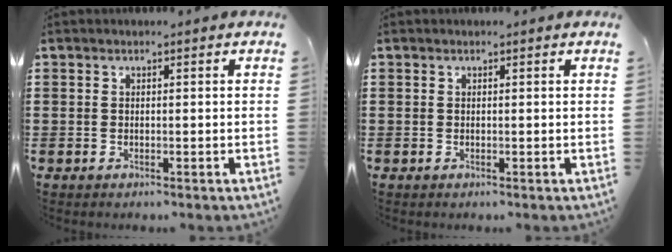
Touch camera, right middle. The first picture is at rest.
{"total": 0.0}